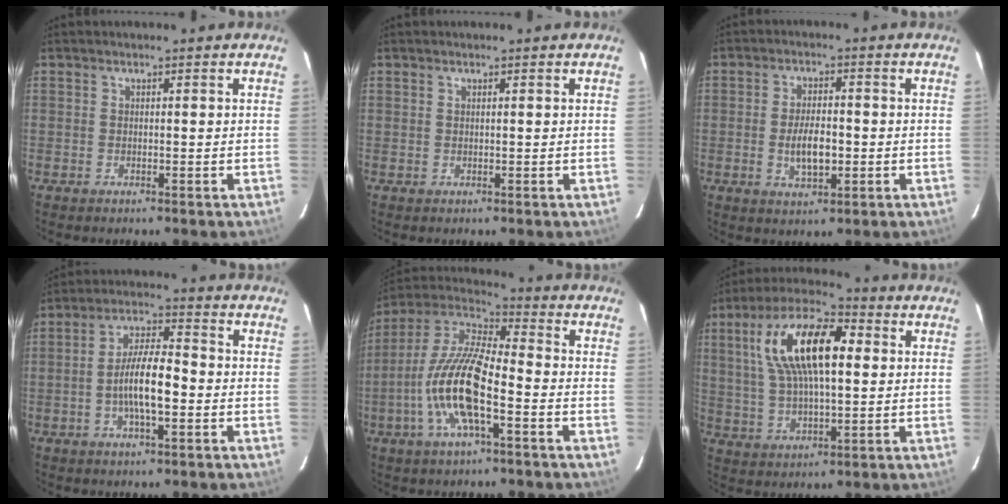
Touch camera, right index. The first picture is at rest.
{"total": 0.6, "force": [0.3, 0.5, 0.0], "torque": [0.001, 0.003, 0.004]}
{"total": 6.5, "force": [-1.1, 2.8, 5.7], "torque": [-0.111, -0.002, -0.016]}
{"total": 9.1, "force": [-2.0, 2.4, 8.5], "torque": [-0.164, 0.007, -0.036]}
{"total": 15.6, "force": [-5.2, 4.3, 14.0], "torque": [-0.286, -0.003, -0.109]}
{"total": 16.8, "force": [4.0, 6.7, 14.8], "torque": [-0.282, 0.028, 0.068]}